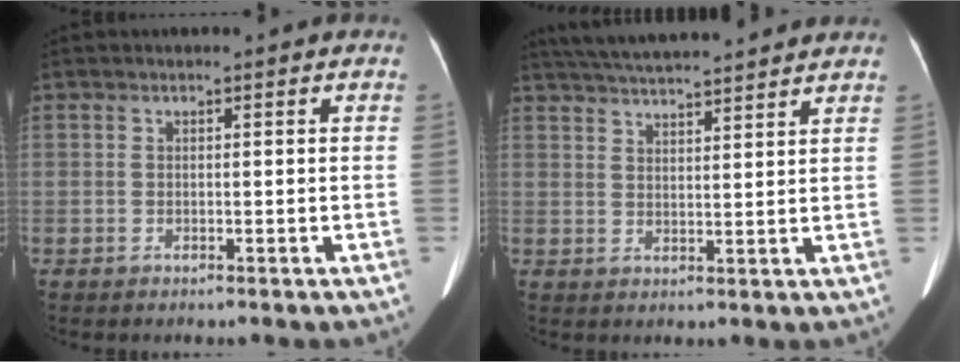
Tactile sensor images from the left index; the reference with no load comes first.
{"total": 13.4, "force": [12.3, 1.0, 5.3], "torque": [-0.098, 0.031, 0.184]}